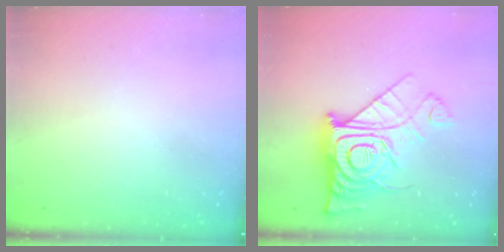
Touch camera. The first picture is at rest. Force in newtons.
{"total": 19.5, "press": 19.4, "slide": 1.8}